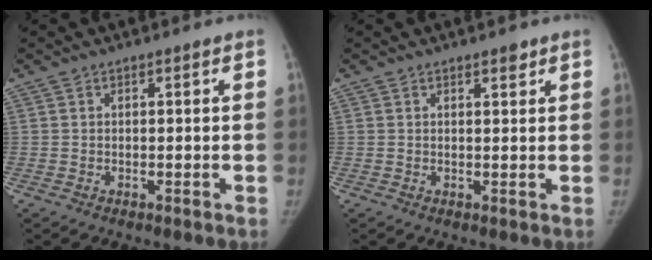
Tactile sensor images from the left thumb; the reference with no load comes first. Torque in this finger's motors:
{"motor_torque": [0.25, 0.01, 0.43, -0.63, 0.06]}